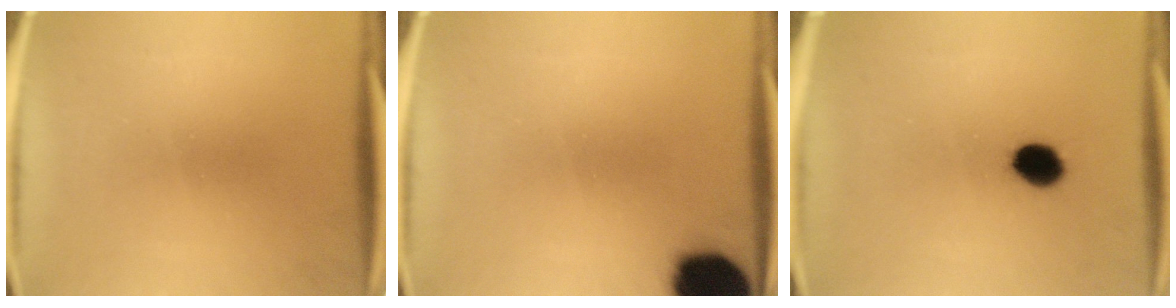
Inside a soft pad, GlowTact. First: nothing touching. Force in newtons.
{"total": 17.5}
{"total": 6.1}